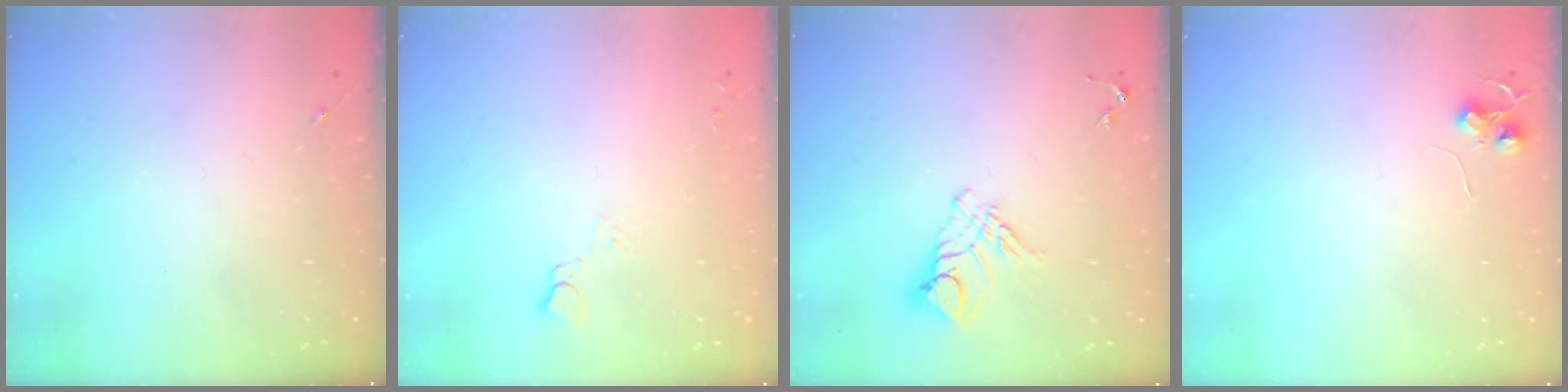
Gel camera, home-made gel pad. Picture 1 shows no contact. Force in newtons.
{"total": 3.8, "press": 3.7, "slide": 0.5}
{"total": 10.4, "press": 10.3, "slide": 0.7}
{"total": 6.0, "press": 6.0, "slide": 0.5}